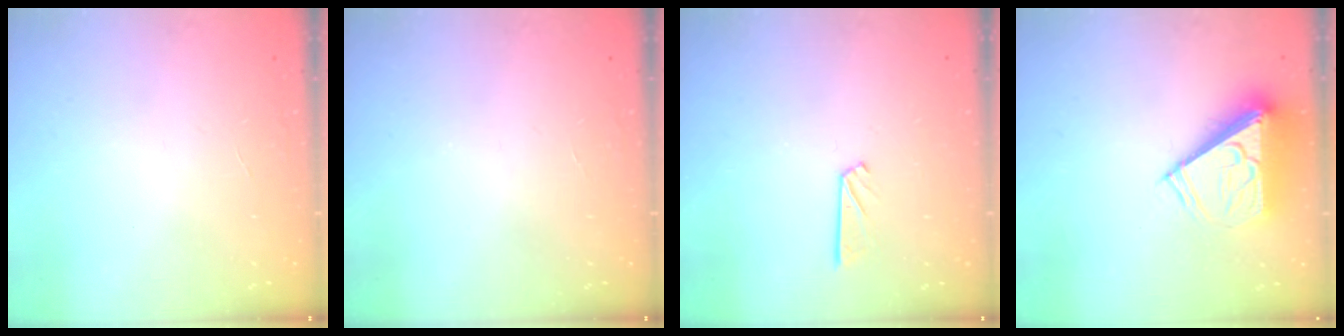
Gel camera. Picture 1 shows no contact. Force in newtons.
{"total": 0.0}
{"total": 4.4, "press": 4.4, "slide": 0.2}
{"total": 9.0, "press": 9.0, "slide": 0.6}